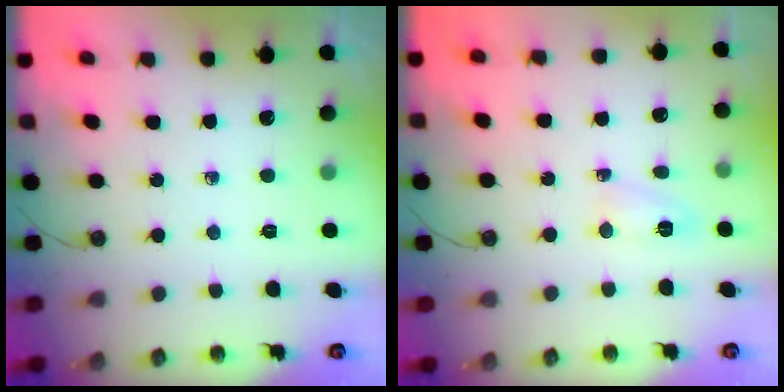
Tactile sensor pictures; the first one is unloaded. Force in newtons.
{"total": 3.9, "press": 3.9, "slide": 0.5}